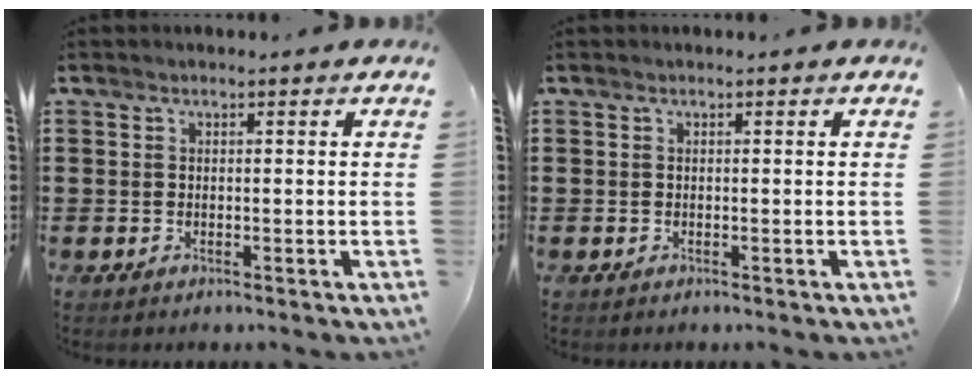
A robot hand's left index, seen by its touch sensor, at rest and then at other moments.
{"total": 0.0}